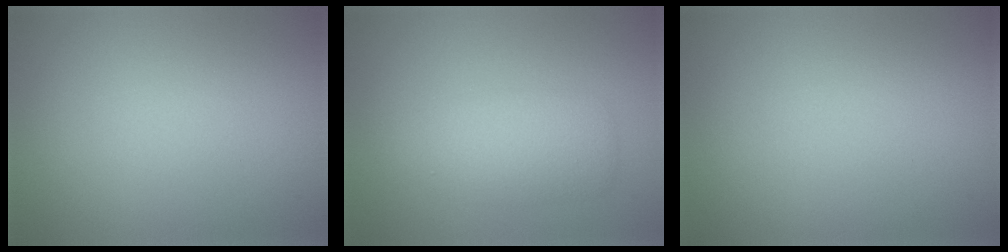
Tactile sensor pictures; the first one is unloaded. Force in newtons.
{"total": 3.3, "press": 3.3, "slide": 0.1}
{"total": 0.0}